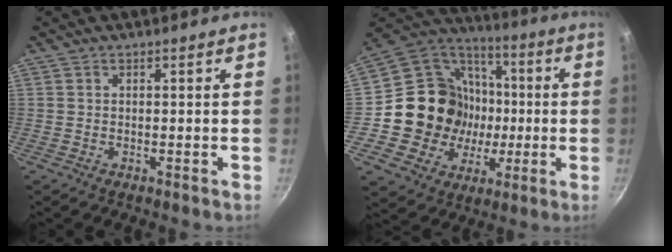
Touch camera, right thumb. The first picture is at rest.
{"total": 21.4, "force": [-0.9, 19.6, 8.6], "torque": [-0.120, 0.025, -0.002]}